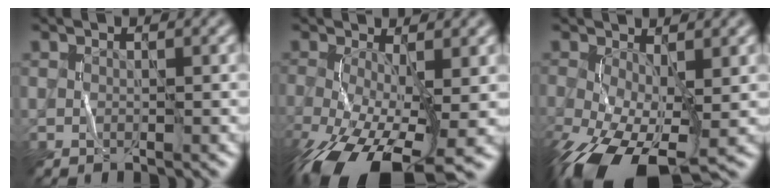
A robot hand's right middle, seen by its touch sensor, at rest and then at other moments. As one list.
[{"total": 12.9, "force": [-5.0, 5.4, 10.6], "torque": [-0.218, -0.040, -0.082]}, {"total": 11.7, "force": [-4.3, 6.0, 9.1], "torque": [-0.201, -0.051, -0.062]}]